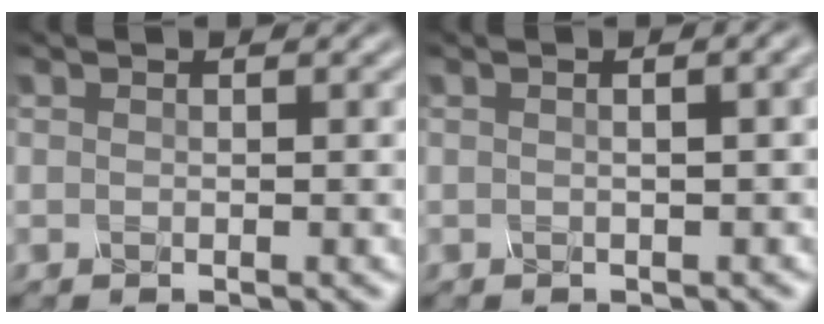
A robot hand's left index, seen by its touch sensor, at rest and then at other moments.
{"total": 4.2, "force": [0.9, 2.1, 3.5], "torque": [-0.017, 0.030, -0.013]}